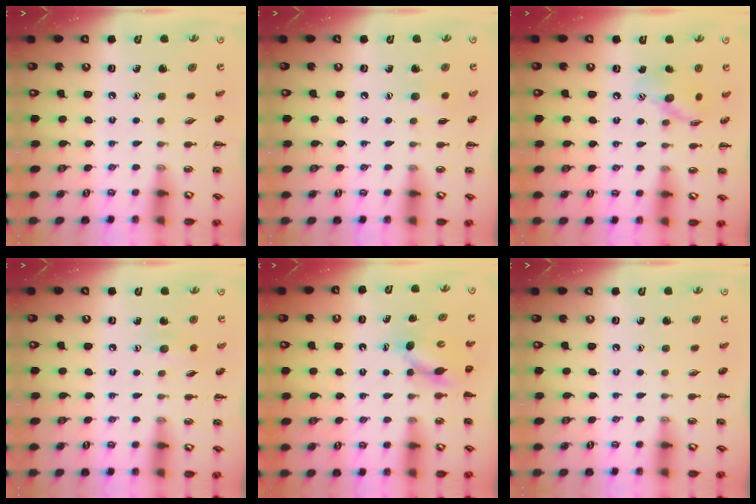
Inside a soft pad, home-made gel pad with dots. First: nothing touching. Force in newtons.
{"total": 5.2, "press": 5.0, "slide": 1.4}
{"total": 10.4, "press": 10.4, "slide": 1.0}
{"total": 5.6, "press": 5.5, "slide": 1.1}
{"total": 4.5, "press": 4.4, "slide": 0.6}
{"total": 0.0}